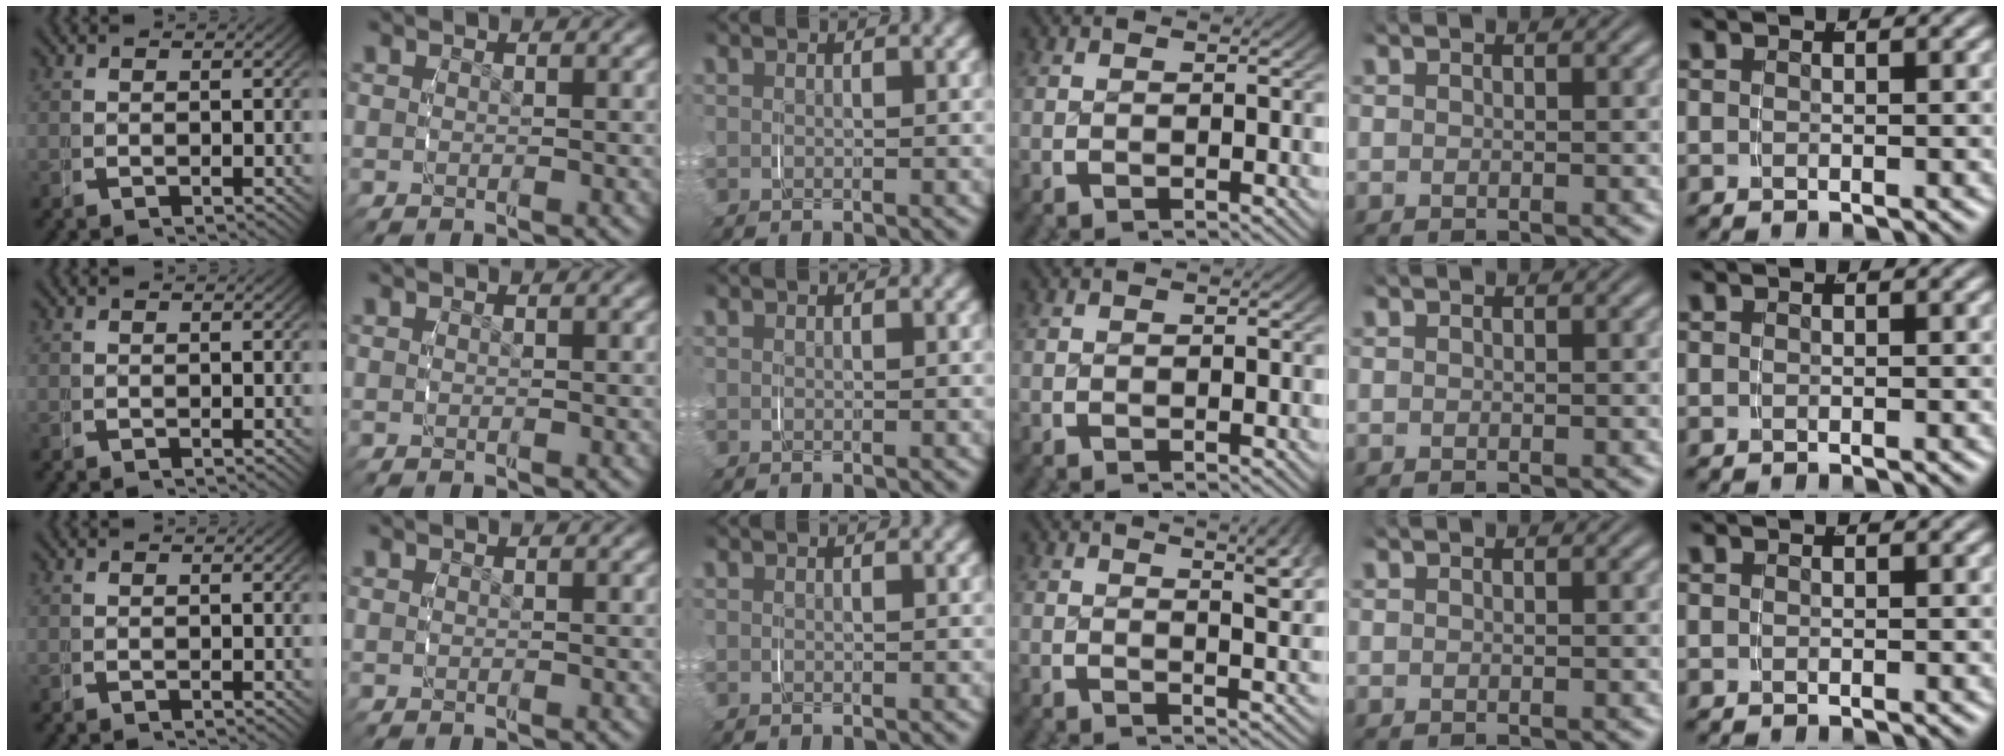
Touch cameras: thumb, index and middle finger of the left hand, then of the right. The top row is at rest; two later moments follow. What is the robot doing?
{"motion": "grasp_and_lifting", "object": "string"}